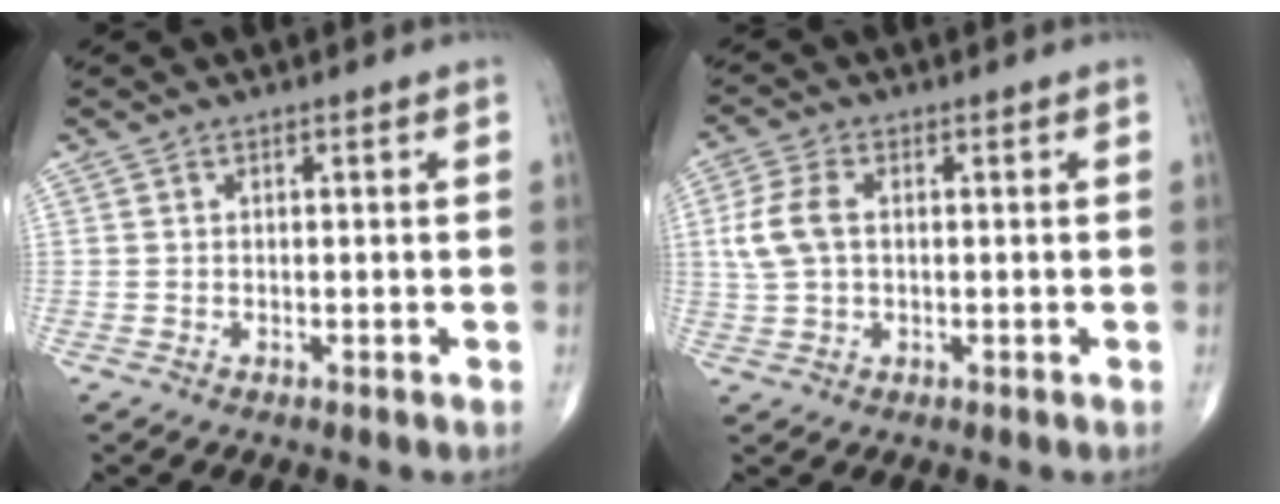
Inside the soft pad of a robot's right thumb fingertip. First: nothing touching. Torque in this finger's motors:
{"motor_torque": [-0.54, 0.34, 0.78, 0.21, 0.09]}